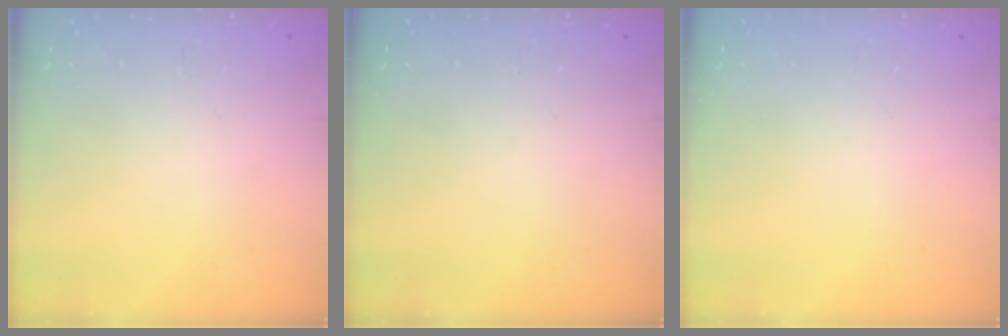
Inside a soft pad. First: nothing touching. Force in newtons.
{"total": 0.0}
{"total": 0.0}